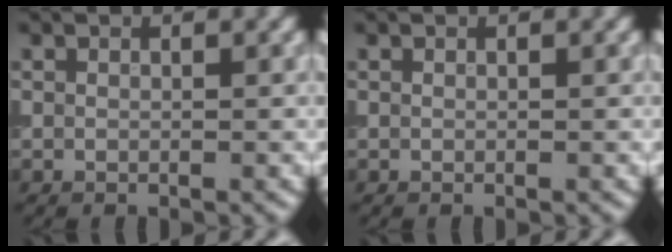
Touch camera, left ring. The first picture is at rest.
{"total": 0.0}